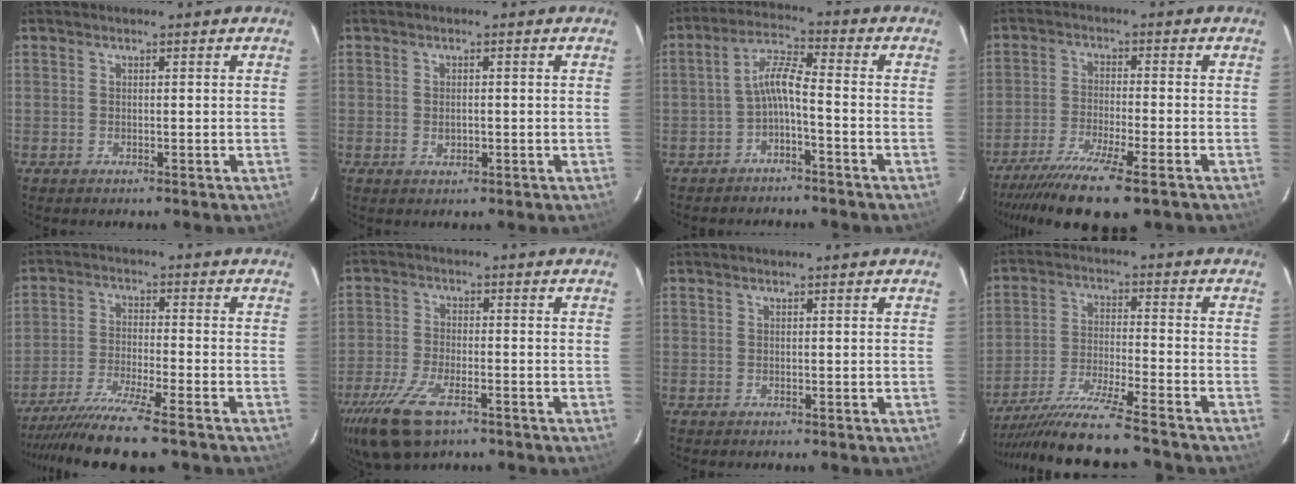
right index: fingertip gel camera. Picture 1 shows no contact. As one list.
[{"total": 1.7, "force": [-0.3, 1.3, 1.1], "torque": [-0.017, 0.000, -0.003]}, {"total": 5.1, "force": [-2.5, 0.7, 4.4], "torque": [-0.106, 0.017, -0.047]}, {"total": 12.5, "force": [-9.2, 1.4, 8.3], "torque": [-0.181, -0.035, -0.162]}, {"total": 12.6, "force": [-10.6, -0.1, 6.9], "torque": [-0.153, -0.023, -0.187]}, {"total": 11.5, "force": [-7.1, 4.7, 7.6], "torque": [-0.187, -0.029, -0.138]}, {"total": 0.0}, {"total": 14.3, "force": [-12.9, -1.5, 6.1], "torque": [-0.128, -0.023, -0.227]}]